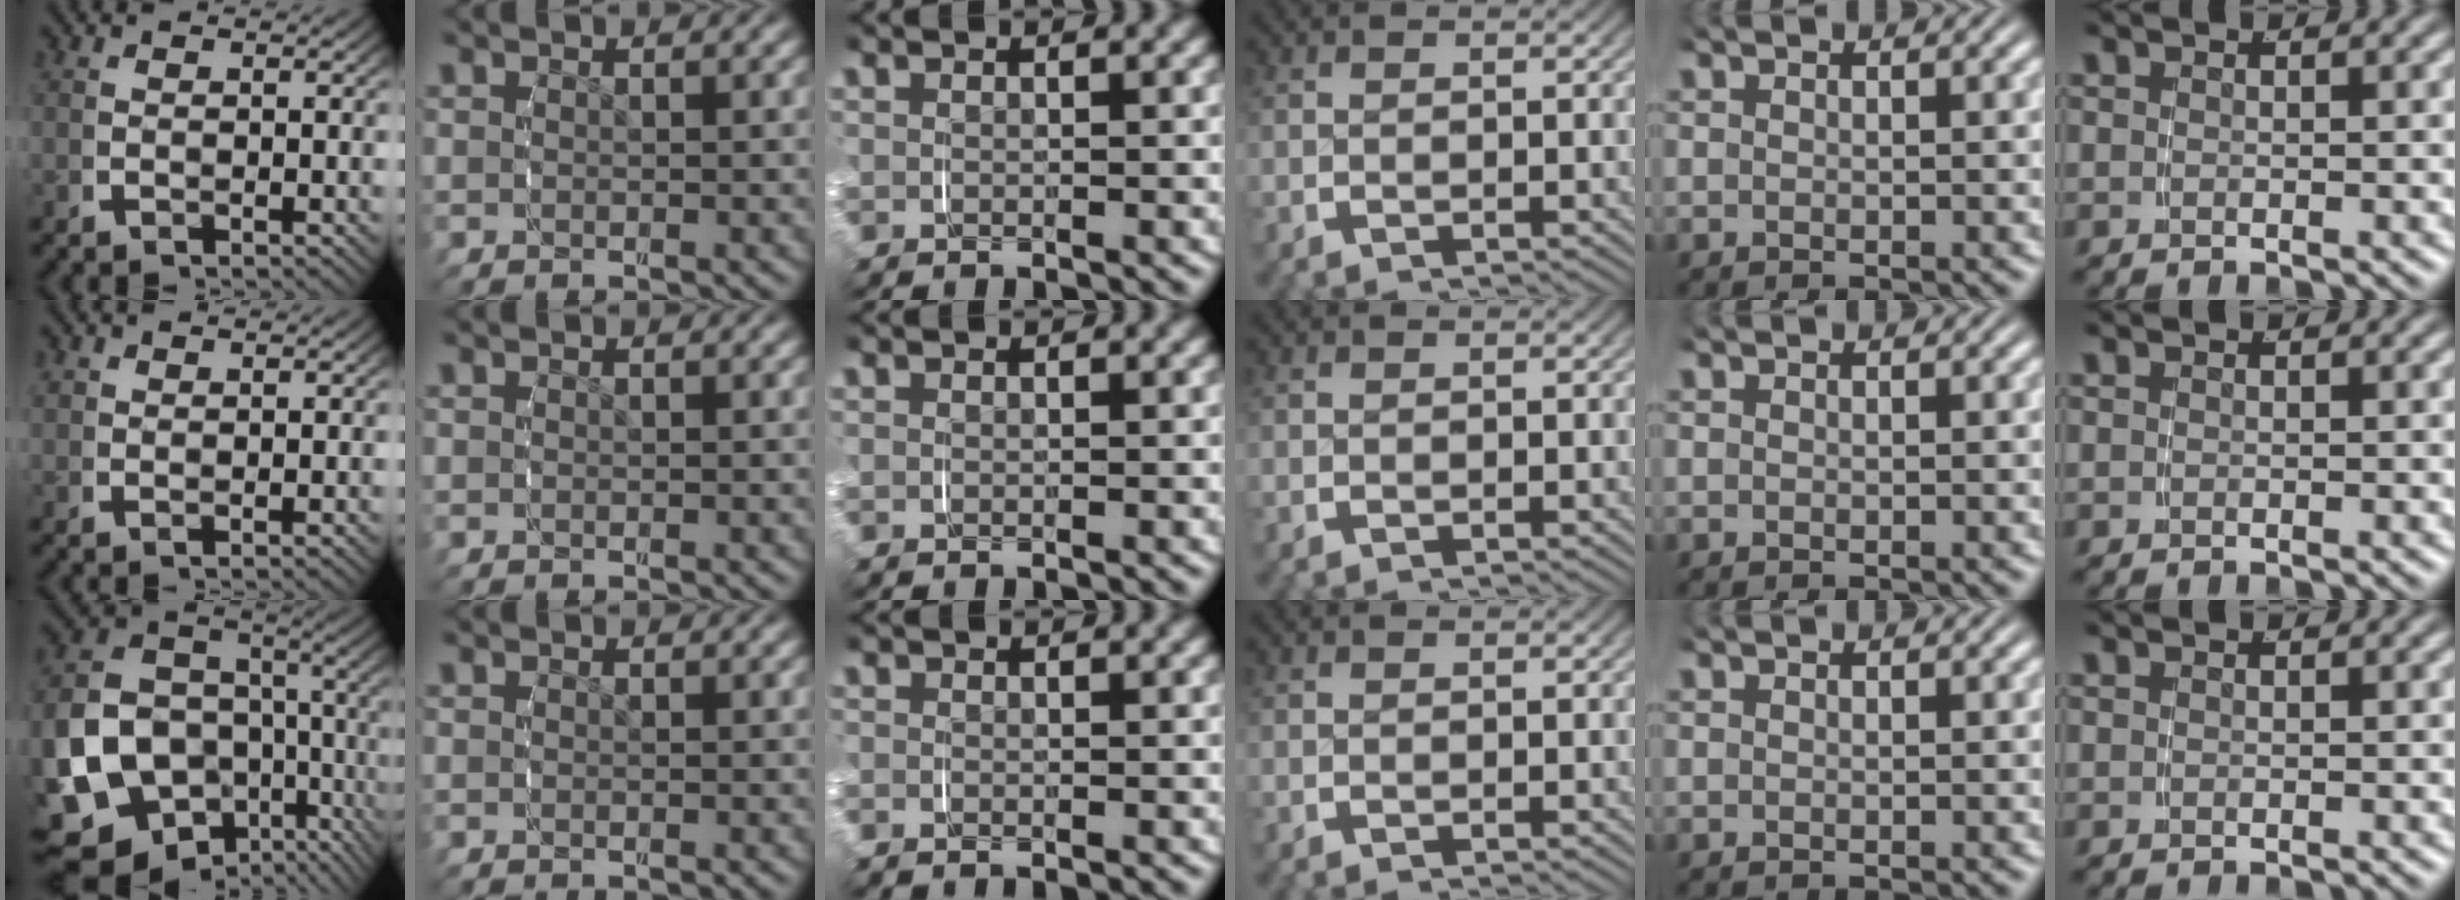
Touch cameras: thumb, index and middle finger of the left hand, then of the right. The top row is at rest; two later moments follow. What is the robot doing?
{"motion": "grasp_and_lifting", "object": "napkin"}